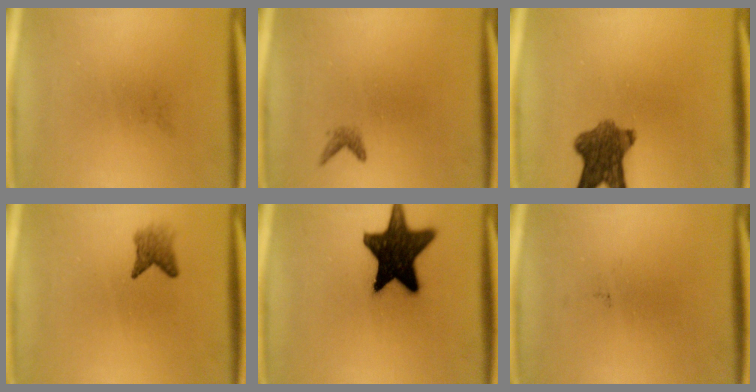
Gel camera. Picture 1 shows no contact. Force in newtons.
{"total": 0.9}
{"total": 8.1}
{"total": 2.4}
{"total": 17.6}
{"total": 0.0}